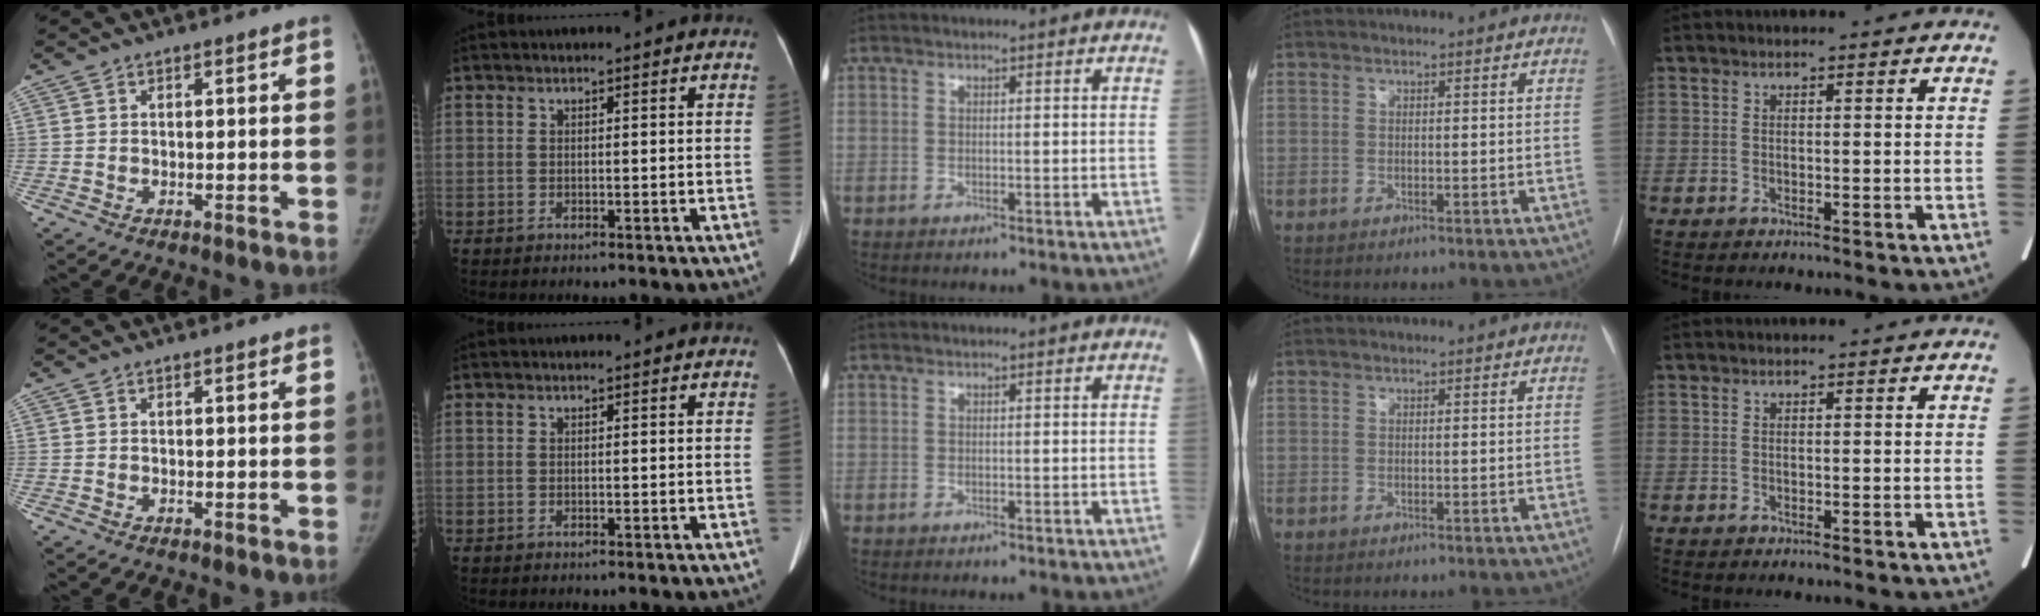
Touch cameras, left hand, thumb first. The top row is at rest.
{}